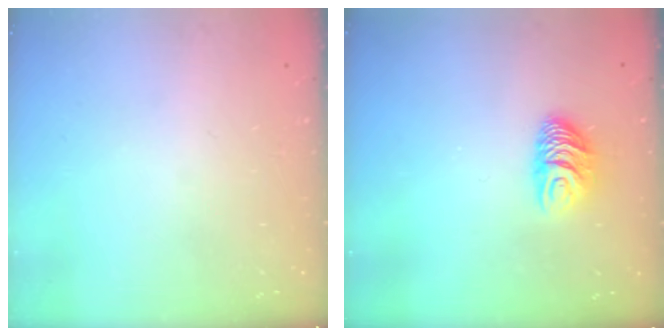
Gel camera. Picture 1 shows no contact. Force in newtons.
{"total": 7.9, "press": 7.9, "slide": 0.7}